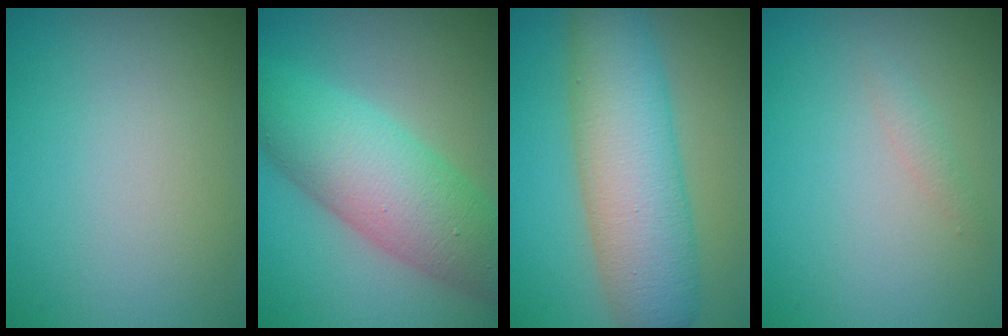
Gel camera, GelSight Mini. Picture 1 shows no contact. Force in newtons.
{"total": 8.6, "press": 8.6, "slide": 0.2}
{"total": 9.1, "press": 9.1, "slide": 0.1}
{"total": 0.8, "press": 0.8, "slide": 0.1}